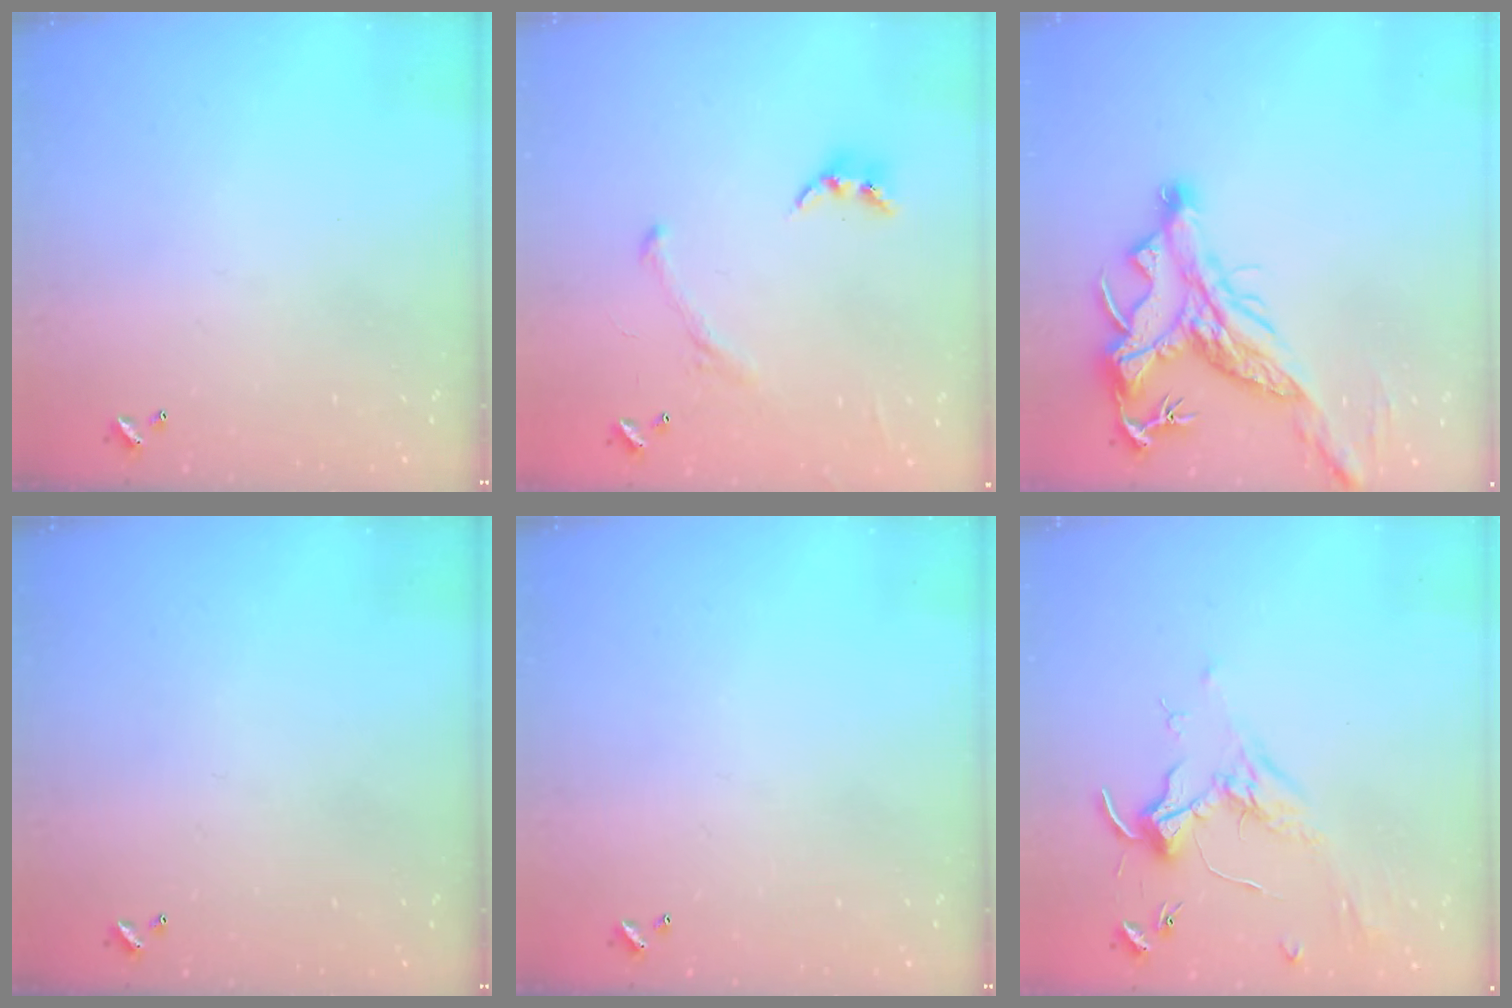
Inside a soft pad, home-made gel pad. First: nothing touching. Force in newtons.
{"total": 1.6, "press": 1.4, "slide": 0.8}
{"total": 5.4, "press": 5.0, "slide": 1.9}
{"total": 0.0}
{"total": 0.0}
{"total": 1.7, "press": 1.5, "slide": 0.7}